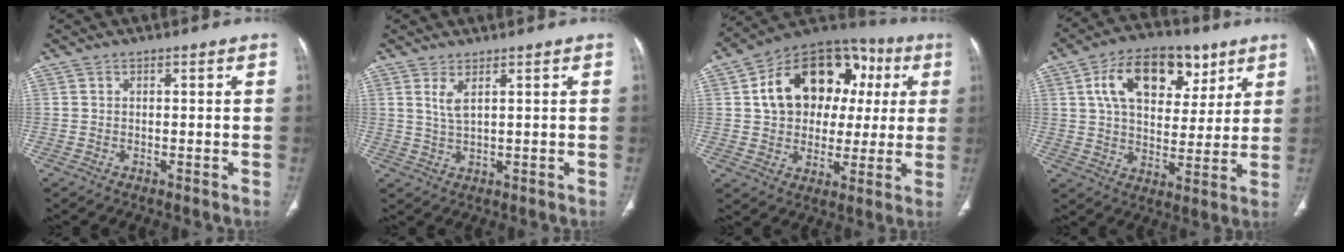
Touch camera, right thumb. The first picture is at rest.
{"total": 2.8, "force": [1.4, 0.6, 2.4], "torque": [-0.056, -0.011, 0.037]}
{"total": 21.2, "force": [4.9, 15.5, 13.5], "torque": [-0.164, 0.033, 0.075]}
{"total": 17.4, "force": [7.5, 10.7, 11.5], "torque": [-0.149, -0.011, 0.123]}